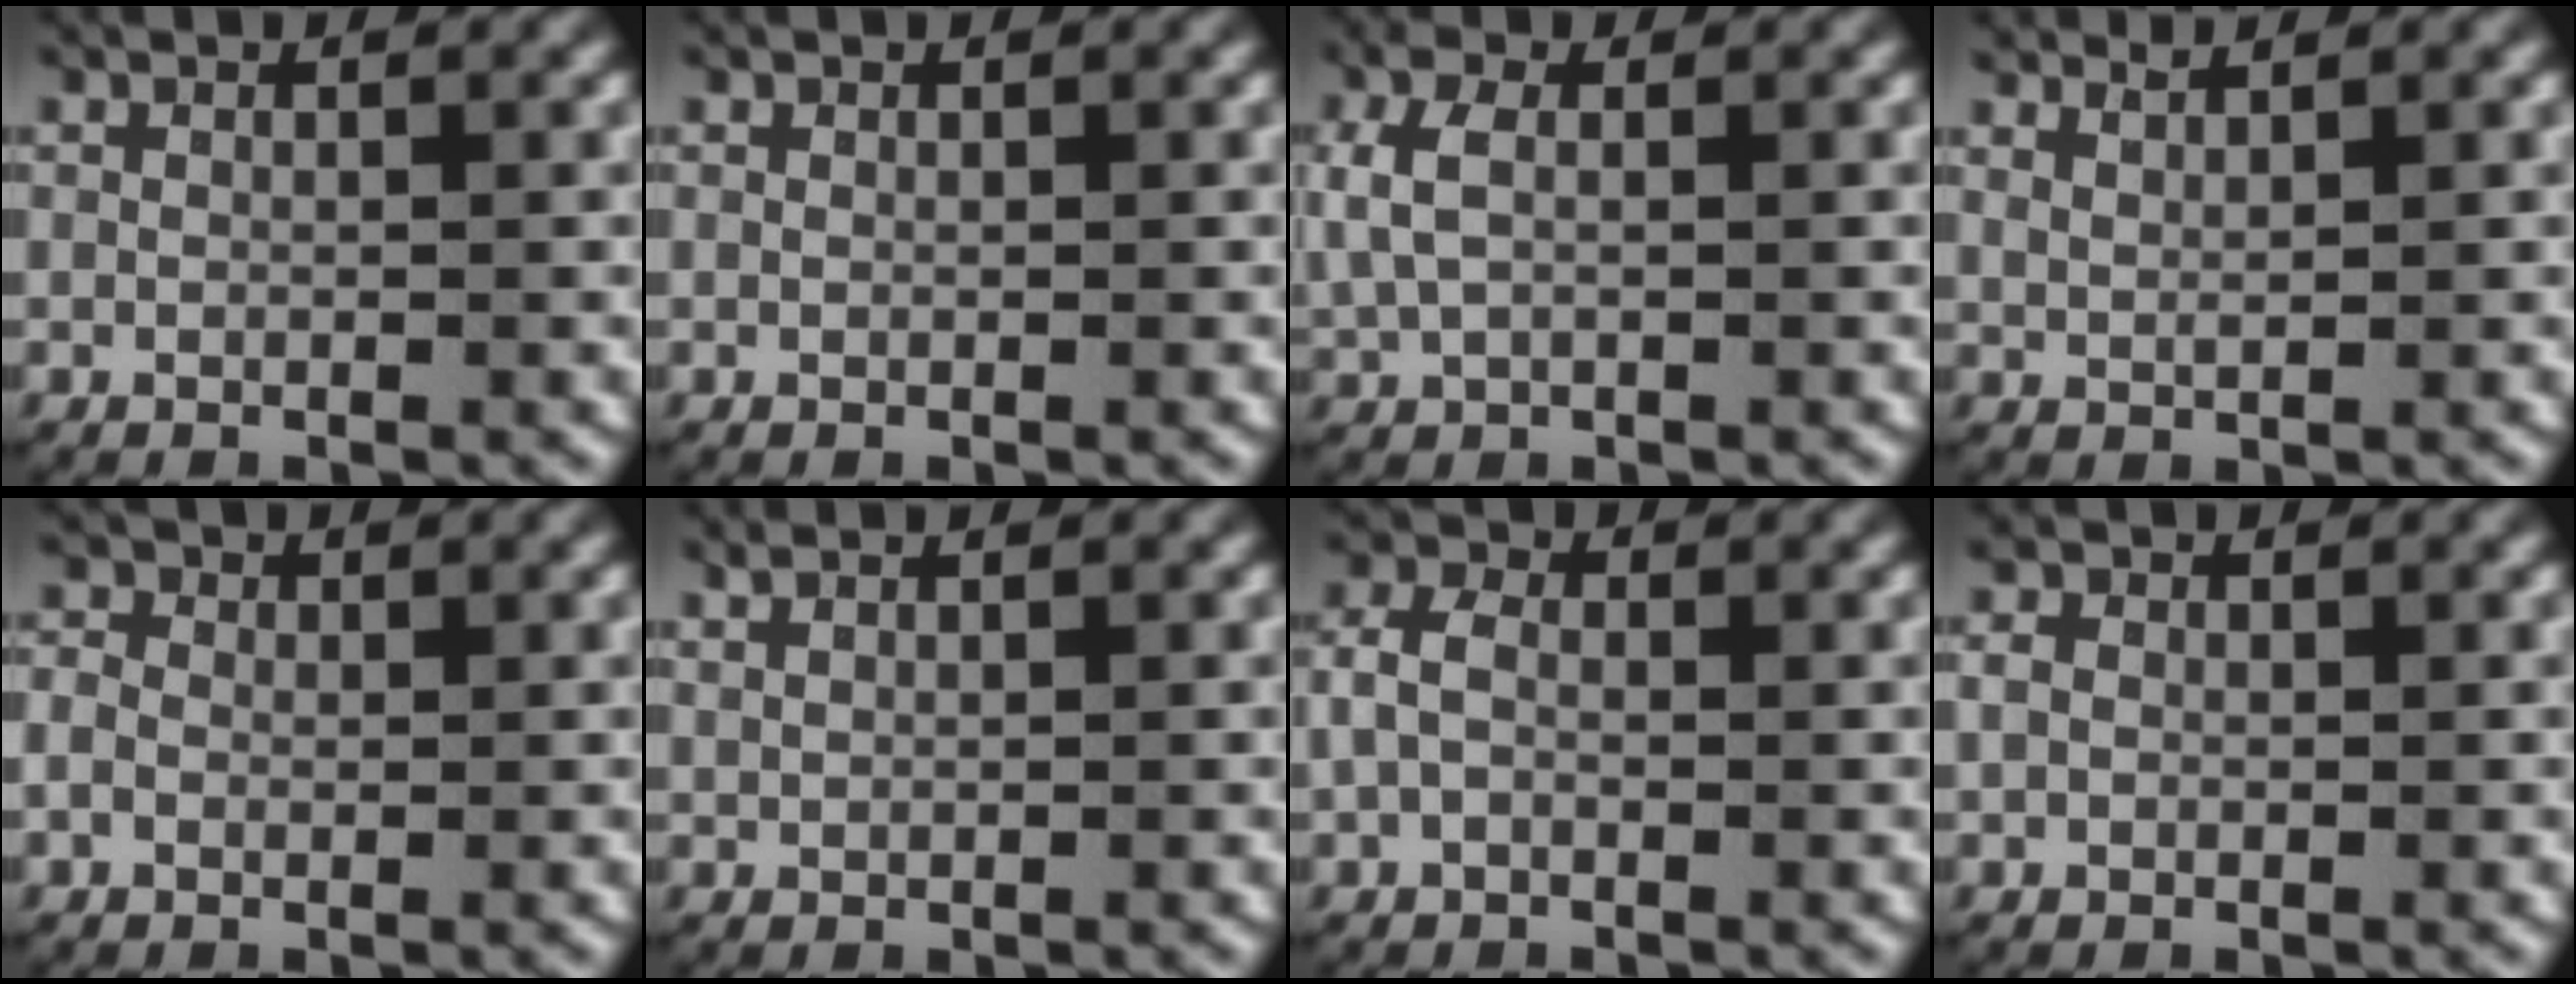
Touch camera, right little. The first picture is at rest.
{"total": 0.0}
{"total": 3.2, "force": [0.5, 2.3, 2.3], "torque": [-0.066, 0.001, 0.012]}
{"total": 1.6, "force": [1.6, 0.2, 0.4], "torque": [-0.014, -0.004, 0.033]}
{"total": 1.7, "force": [-0.2, 1.5, 0.8], "torque": [-0.022, -0.005, -0.003]}
{"total": 1.3, "force": [1.1, 0.3, 0.7], "torque": [-0.017, 0.003, 0.023]}
{"total": 2.5, "force": [-0.2, 1.9, 1.6], "torque": [-0.044, 0.000, -0.006]}
{"total": 1.1, "force": [0.0, 0.9, 0.6], "torque": [-0.017, 0.001, 0.002]}